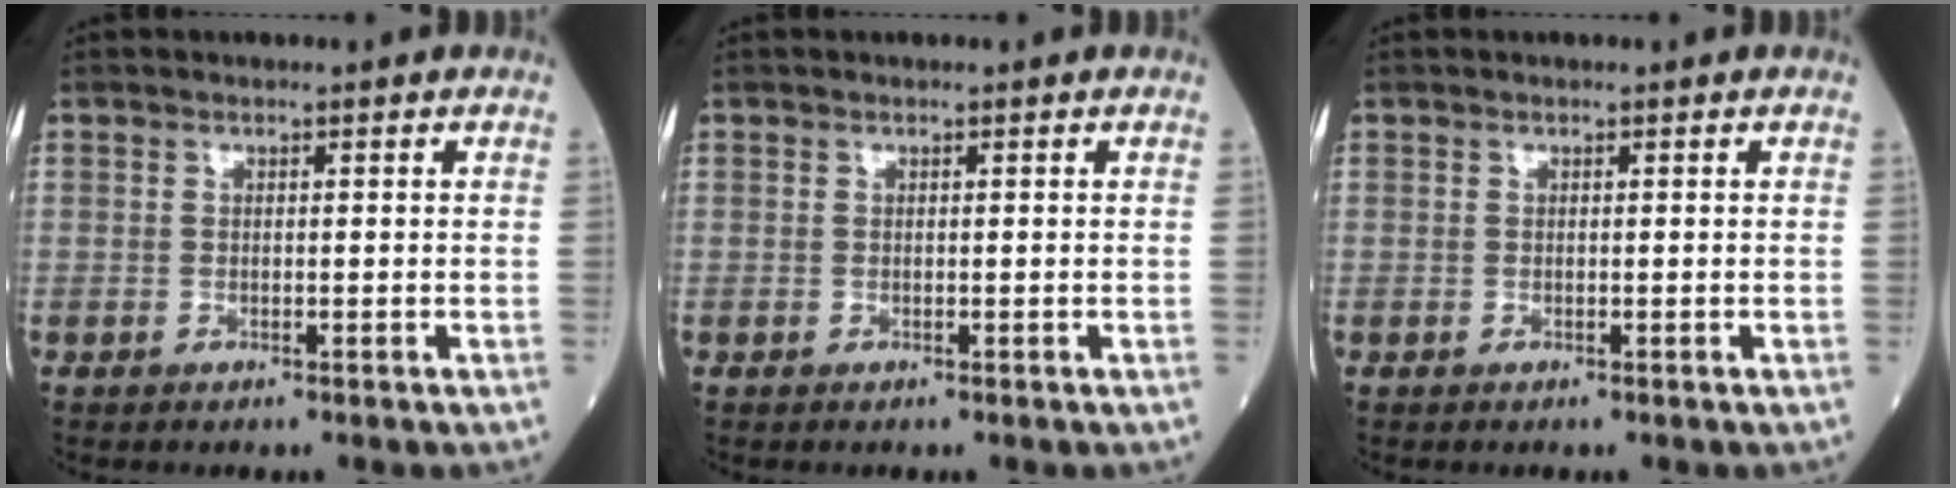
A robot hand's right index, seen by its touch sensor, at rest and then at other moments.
{"total": 0.0}
{"total": 0.0}